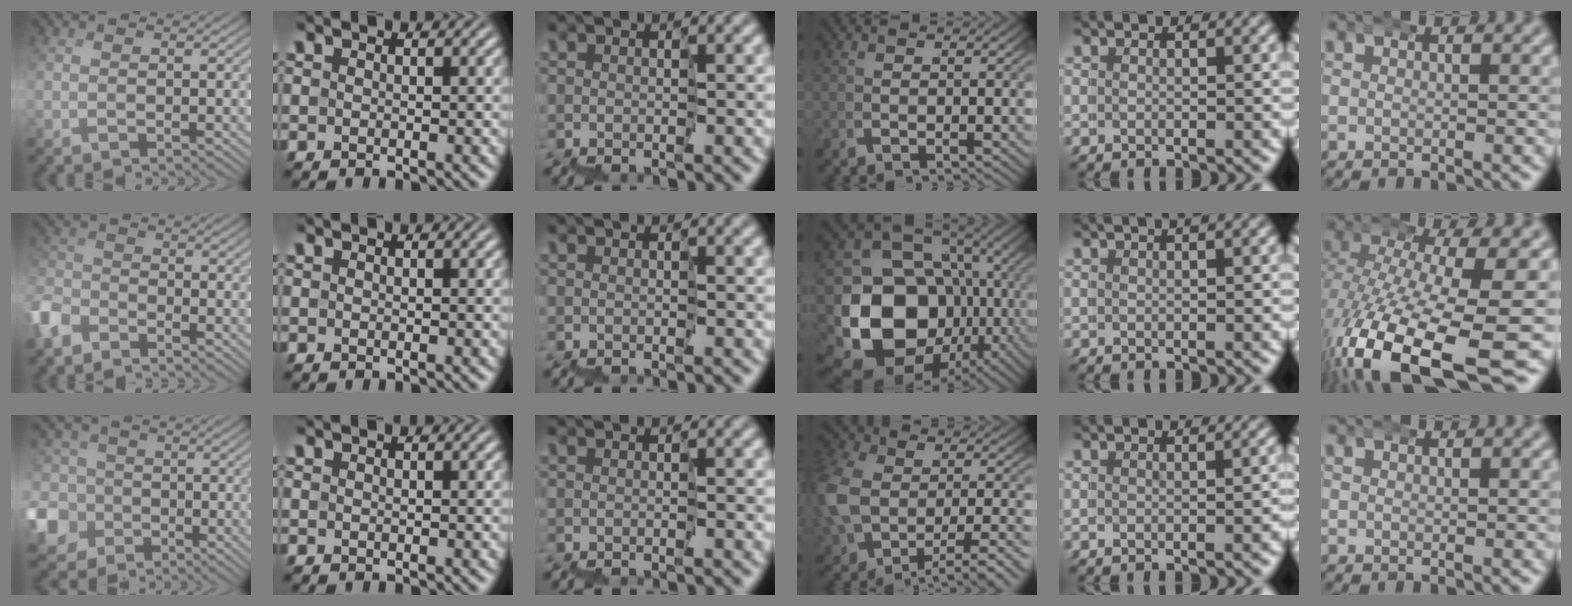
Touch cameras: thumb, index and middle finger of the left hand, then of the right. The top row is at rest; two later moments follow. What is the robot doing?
{"motion": "wrap", "object": "belt"}